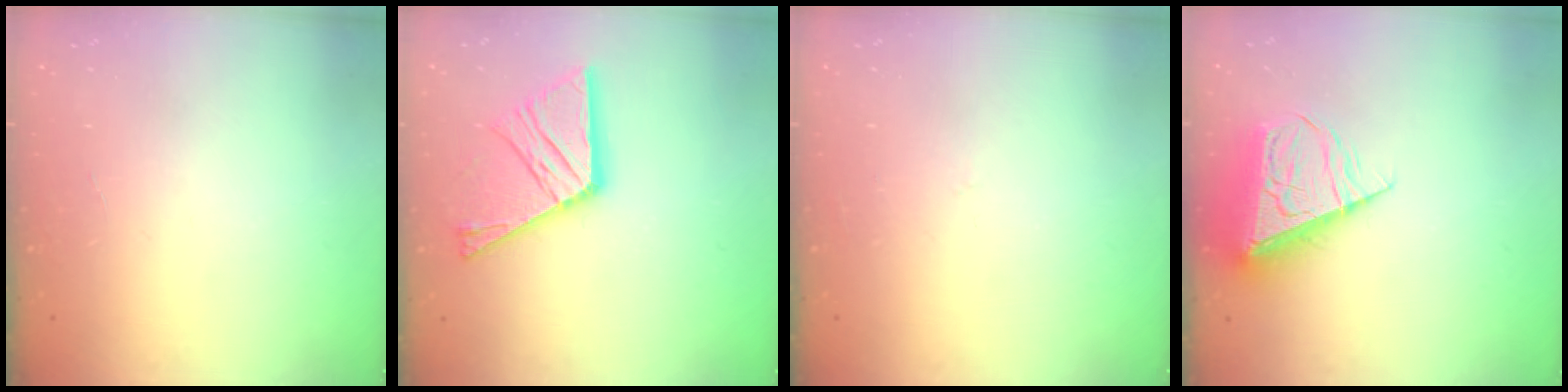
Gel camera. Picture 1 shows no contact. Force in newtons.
{"total": 16.0, "press": 15.9, "slide": 1.5}
{"total": 2.6, "press": 2.6, "slide": 0.2}
{"total": 10.1, "press": 10.1, "slide": 1.3}